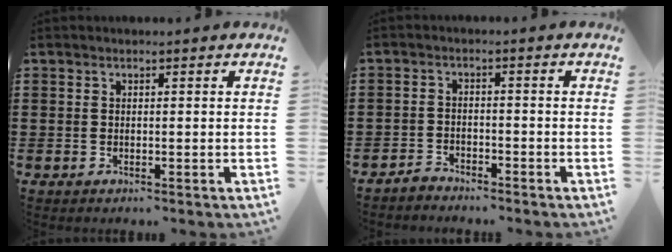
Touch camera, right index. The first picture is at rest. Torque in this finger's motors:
{"motor_torque": [-1.06, 1.08, -0.18, -0.06]}